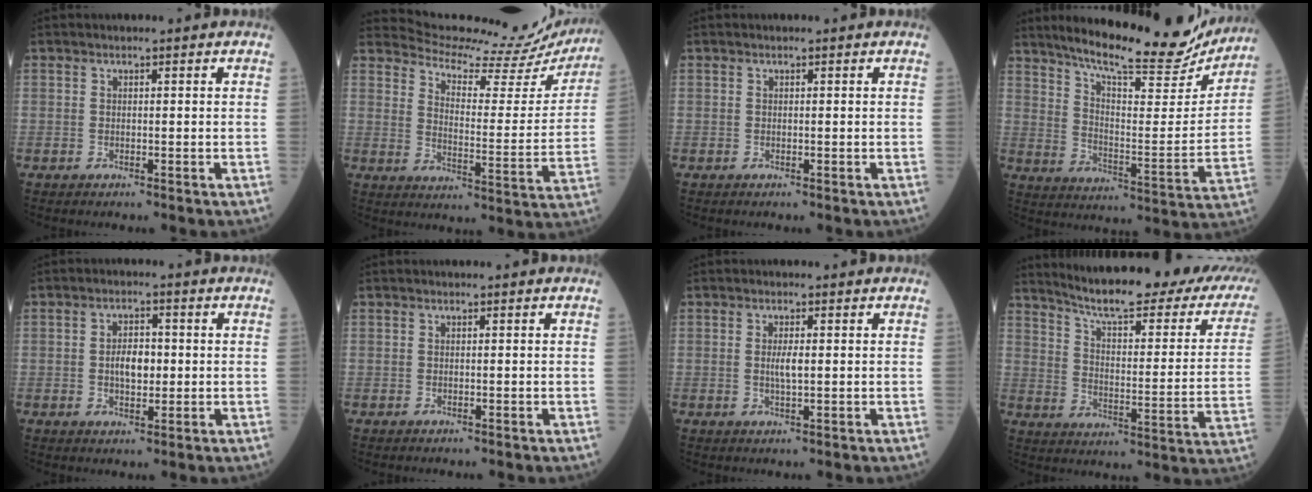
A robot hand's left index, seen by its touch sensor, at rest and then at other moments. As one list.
[{"total": 19.9, "force": [19.6, 2.0, 2.8], "torque": [-0.043, -0.086, 0.237]}, {"total": 0.0}, {"total": 21.4, "force": [19.0, 3.2, 9.2], "torque": [-0.143, -0.032, 0.264]}, {"total": 4.4, "force": [-0.2, 2.3, 3.7], "torque": [-0.069, 0.003, -0.004]}, {"total": 0.0}, {"total": 2.1, "force": [-0.1, 0.3, 2.1], "torque": [-0.045, -0.005, 0.000]}, {"total": 26.5, "force": [22.1, 4.1, 14.0], "torque": [-0.199, -0.047, 0.277]}]